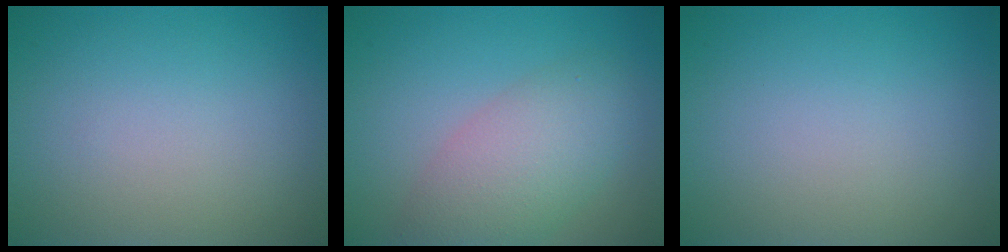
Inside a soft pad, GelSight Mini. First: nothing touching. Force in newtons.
{"total": 5.3, "press": 5.3, "slide": 0.5}
{"total": 0.0}